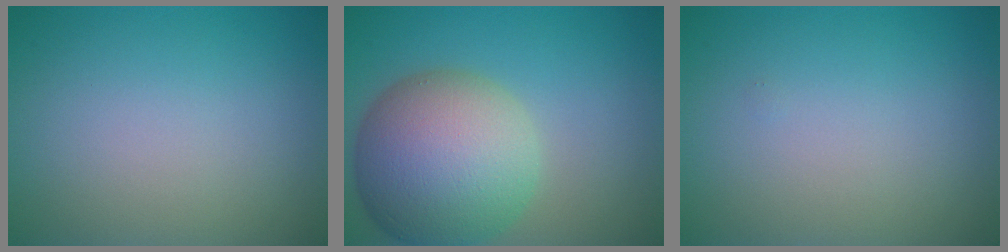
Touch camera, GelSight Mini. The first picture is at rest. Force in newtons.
{"total": 11.2, "press": 11.1, "slide": 0.4}
{"total": 0.0}